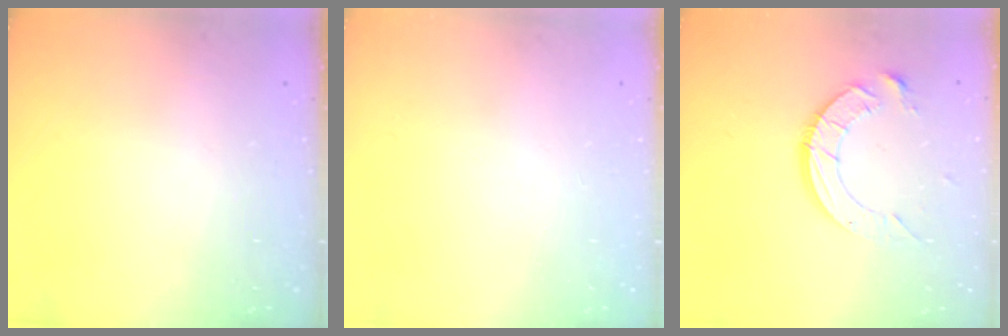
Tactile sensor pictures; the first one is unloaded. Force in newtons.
{"total": 0.0}
{"total": 10.8, "press": 10.8, "slide": 0.7}